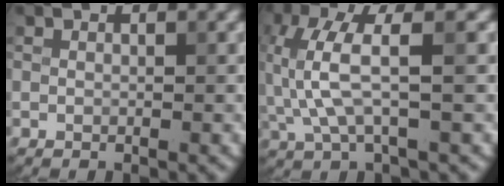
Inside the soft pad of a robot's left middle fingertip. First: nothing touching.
{"total": 5.4, "force": [0.2, 1.2, 5.3], "torque": [-0.127, 0.010, 0.004]}